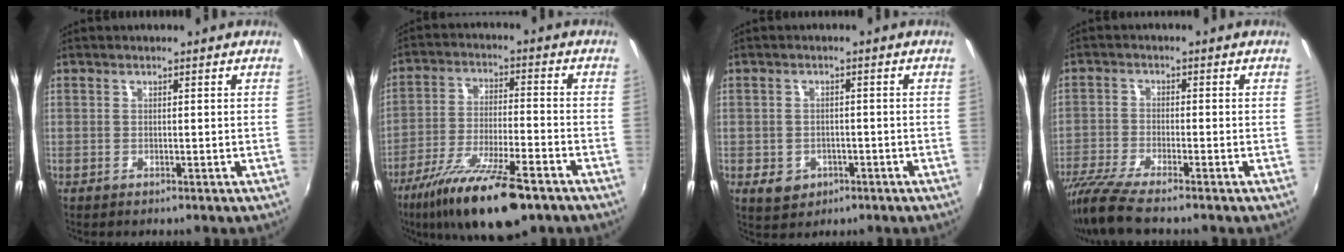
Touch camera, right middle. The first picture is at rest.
{"total": 17.6, "force": [-12.2, 4.2, 12.1], "torque": [-0.235, -0.044, -0.208]}
{"total": 4.5, "force": [-1.8, 3.7, 1.8], "torque": [-0.046, 0.001, -0.018]}
{"total": 8.2, "force": [-7.1, 0.3, 4.1], "torque": [-0.102, -0.029, -0.132]}